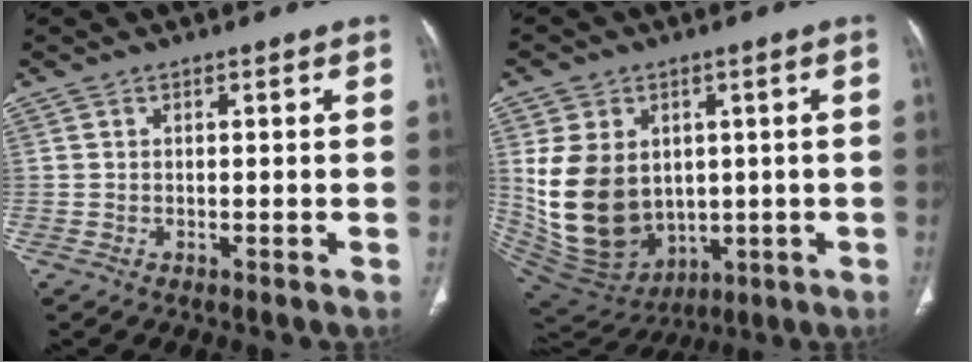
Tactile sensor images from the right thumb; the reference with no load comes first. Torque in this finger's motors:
{"motor_torque": [-0.79, 1.75, 1.71, 0.36, 0.23]}